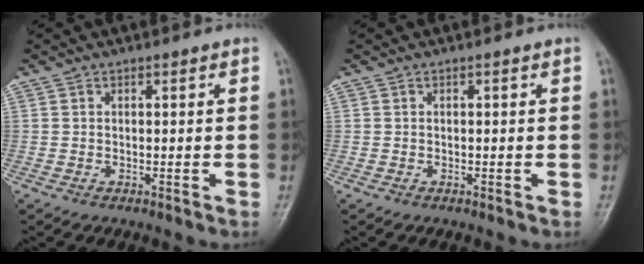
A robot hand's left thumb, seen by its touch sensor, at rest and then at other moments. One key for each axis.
{"total": 0.0}